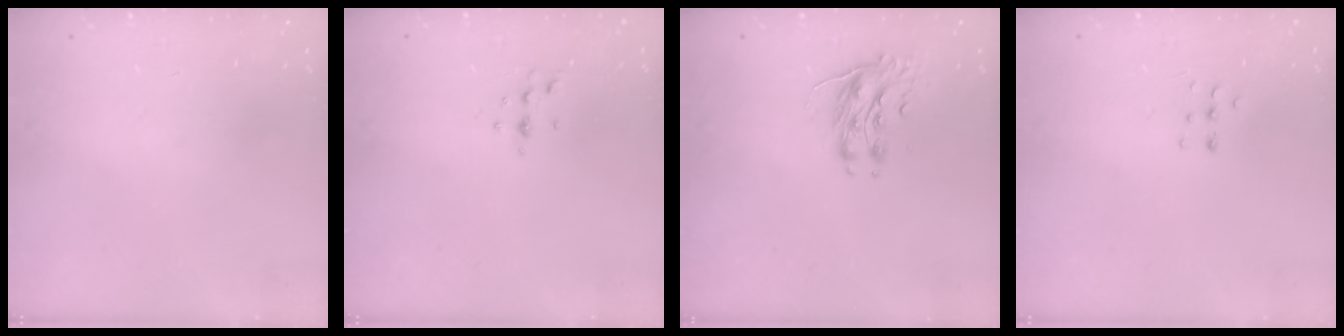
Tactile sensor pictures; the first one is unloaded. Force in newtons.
{"total": 4.1, "press": 3.7, "slide": 1.8}
{"total": 8.0, "press": 8.0, "slide": 0.4}
{"total": 3.8, "press": 3.7, "slide": 0.9}